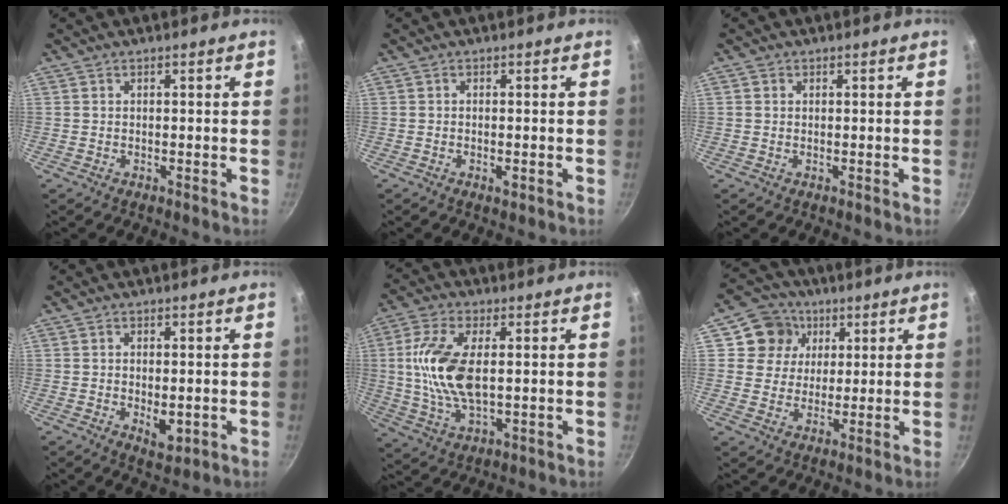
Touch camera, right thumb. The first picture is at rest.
{"total": 1.3, "force": [-0.5, 0.5, 1.1], "torque": [-0.022, 0.000, -0.008]}
{"total": 0.7, "force": [0.2, 0.7, 0.2], "torque": [-0.001, 0.003, 0.000]}
{"total": 4.4, "force": [-0.7, 2.3, 3.7], "torque": [-0.054, -0.008, -0.005]}
{"total": 13.1, "force": [1.4, 6.2, 11.5], "torque": [-0.229, 0.002, 0.024]}
{"total": 8.8, "force": [3.3, 7.9, 2.0], "torque": [0.008, 0.001, 0.047]}